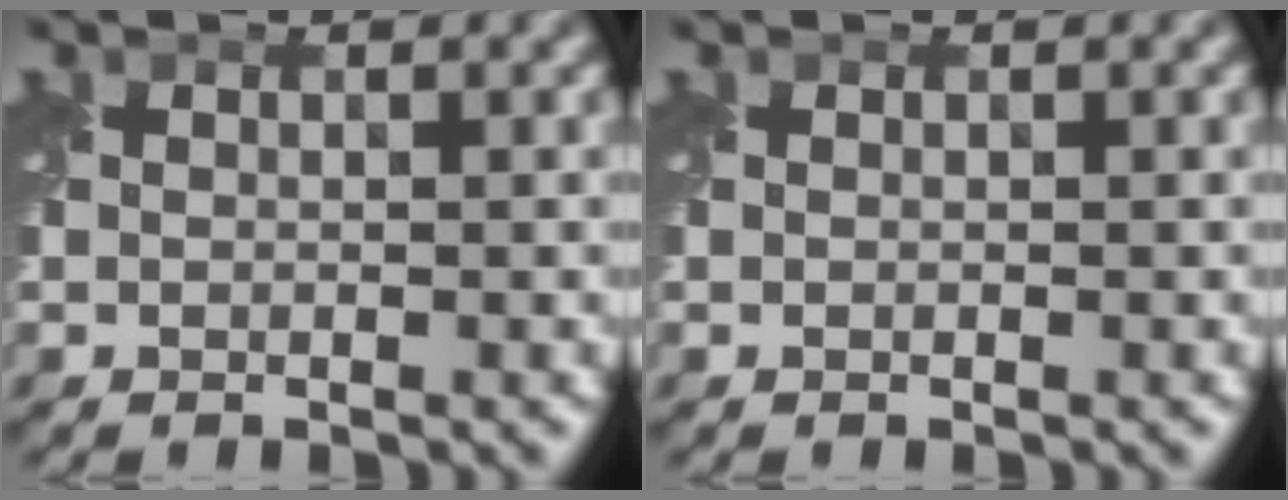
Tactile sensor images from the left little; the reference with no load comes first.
{"total": 0.0}